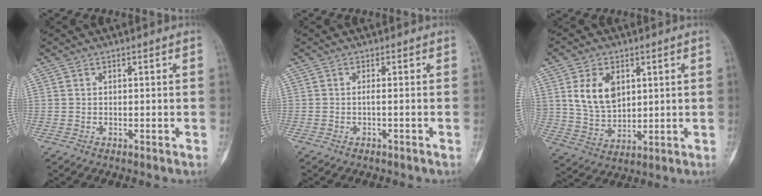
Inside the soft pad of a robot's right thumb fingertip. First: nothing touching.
{"total": 0.5, "force": [-0.2, -0.1, 0.5], "torque": [-0.010, 0.001, -0.006]}
{"total": 9.9, "force": [3.2, 6.6, 6.6], "torque": [-0.104, -0.016, 0.074]}